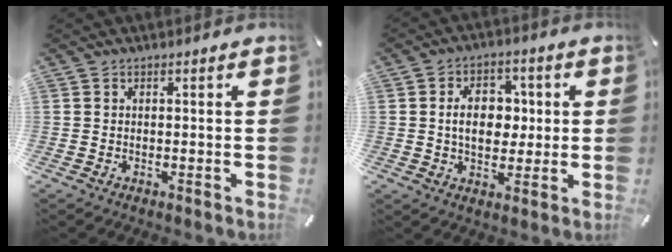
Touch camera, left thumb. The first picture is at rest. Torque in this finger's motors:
{"motor_torque": [1.35, 1.35, 1.01, -0.11, 0.10]}